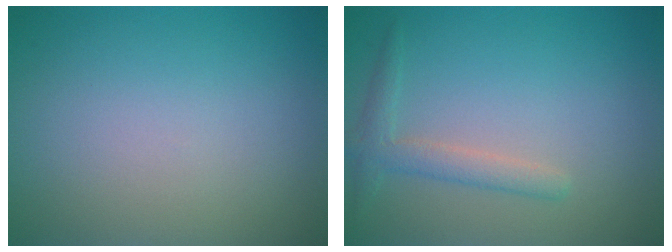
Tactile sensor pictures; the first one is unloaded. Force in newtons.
{"total": 2.1, "press": 2.1, "slide": 0.0}